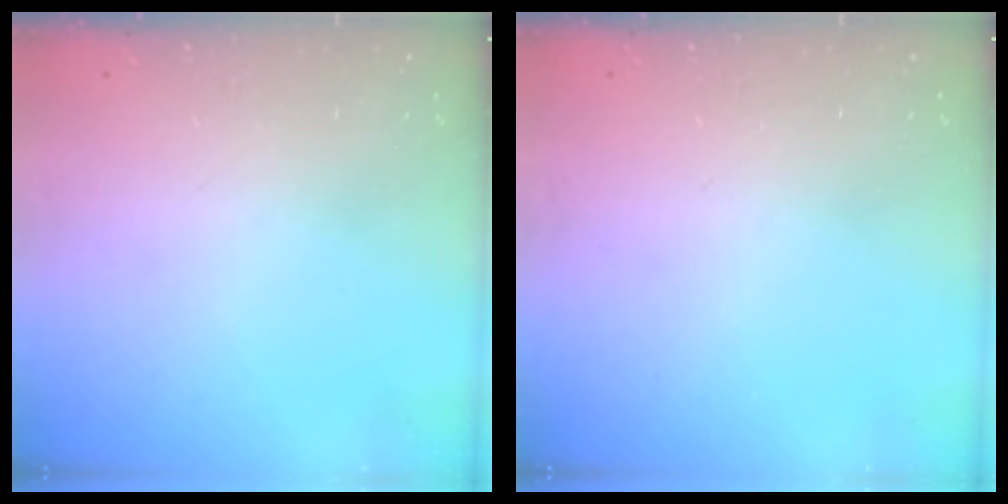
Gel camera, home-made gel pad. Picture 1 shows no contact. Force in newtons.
{"total": 0.0}